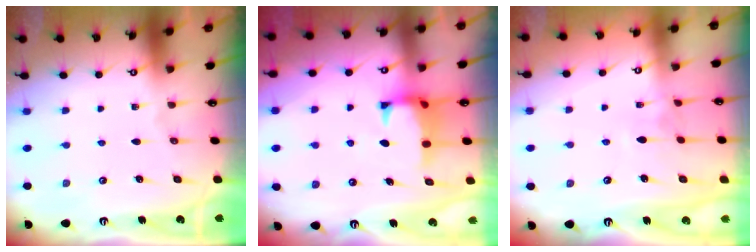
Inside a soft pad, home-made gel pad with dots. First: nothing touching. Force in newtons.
{"total": 0.8, "press": 0.2, "slide": 0.8}
{"total": 3.3, "press": 3.3, "slide": 0.3}